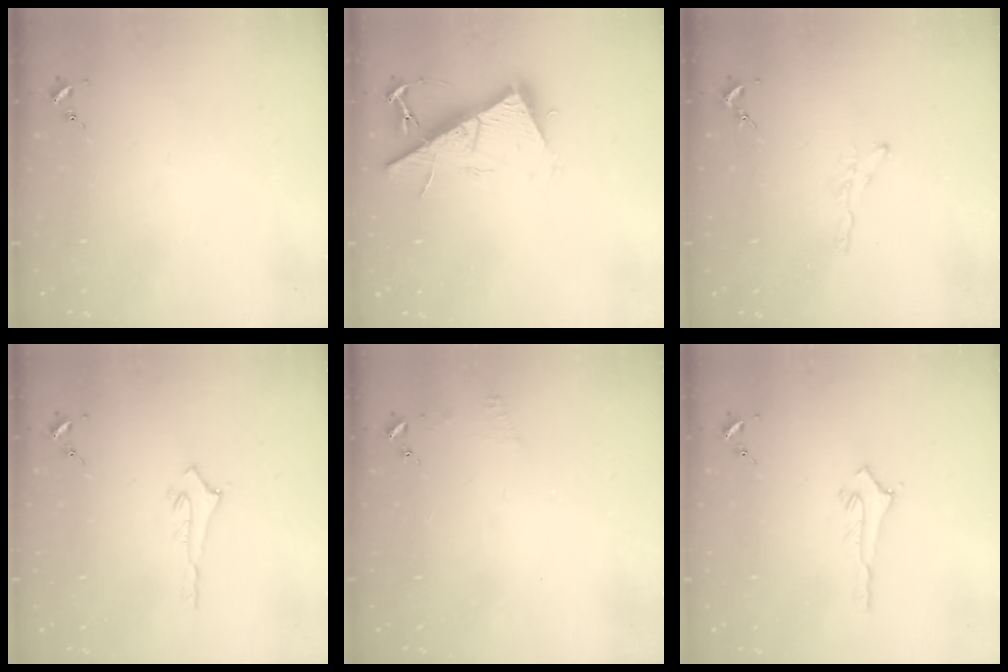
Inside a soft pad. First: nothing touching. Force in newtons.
{"total": 14.3, "press": 14.3, "slide": 0.4}
{"total": 3.2, "press": 3.2, "slide": 0.3}
{"total": 2.9, "press": 2.9, "slide": 0.2}
{"total": 4.7, "press": 4.6, "slide": 0.5}
{"total": 2.8, "press": 2.8, "slide": 0.3}